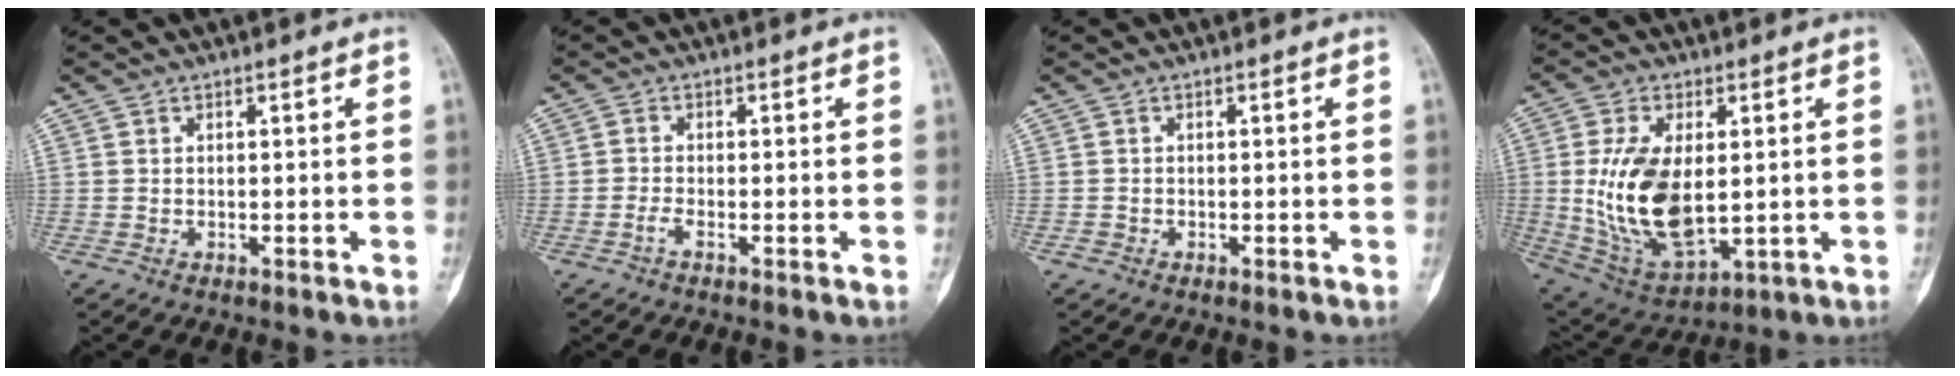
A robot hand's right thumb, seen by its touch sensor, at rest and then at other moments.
{"total": 1.5, "force": [-1.0, 0.3, 1.1], "torque": [-0.028, 0.003, -0.024]}
{"total": 0.7, "force": [-0.4, 0.6, 0.0], "torque": [0.004, 0.004, -0.011]}
{"total": 16.8, "force": [0.7, 9.2, 14.1], "torque": [-0.262, -0.014, 0.032]}